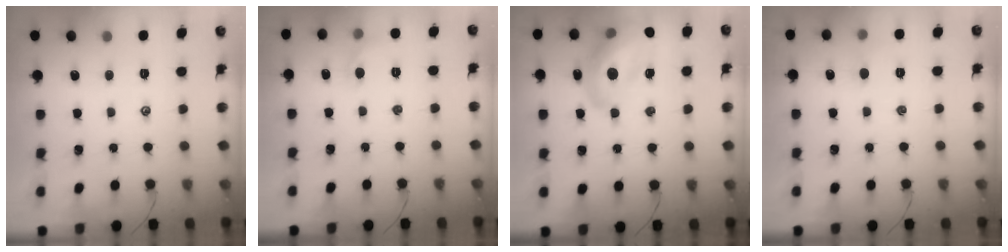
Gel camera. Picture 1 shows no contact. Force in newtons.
{"total": 5.6, "press": 5.4, "slide": 1.3}
{"total": 18.7, "press": 18.3, "slide": 4.0}
{"total": 3.2, "press": 3.0, "slide": 1.0}